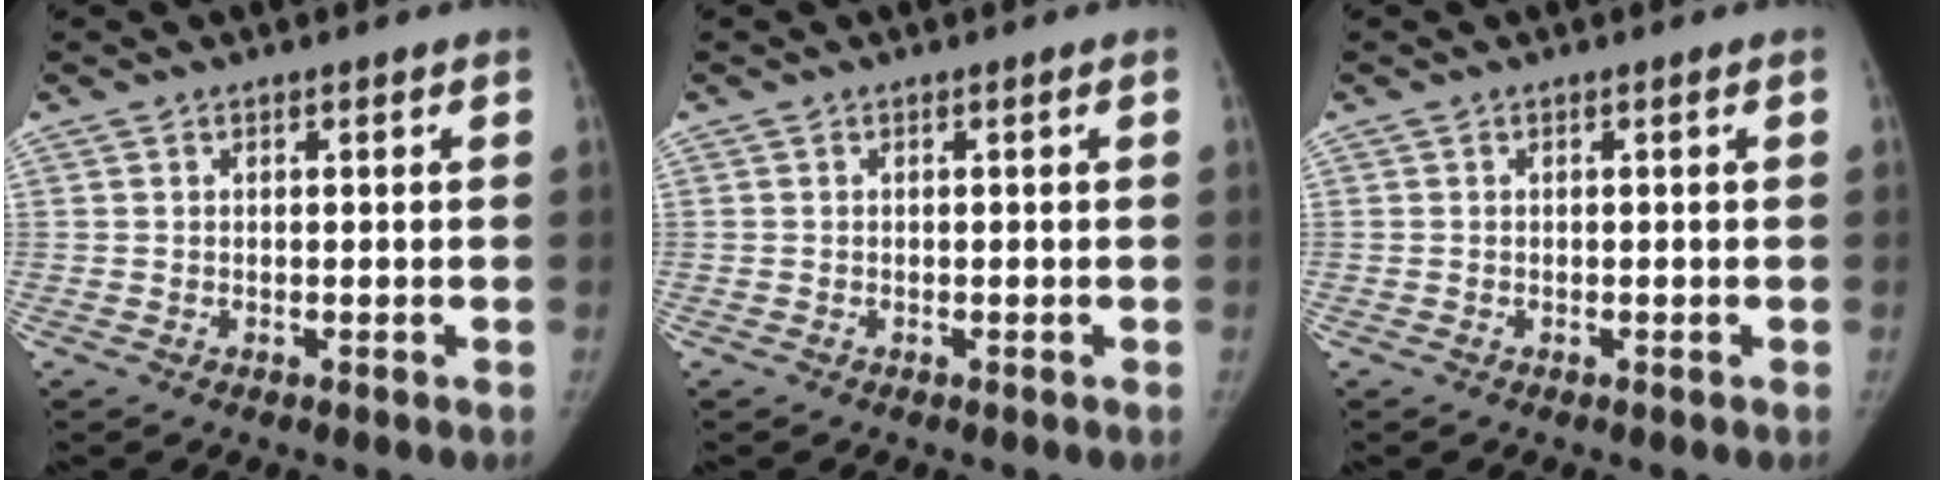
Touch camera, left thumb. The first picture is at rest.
{"total": 0.0}
{"total": 0.0}